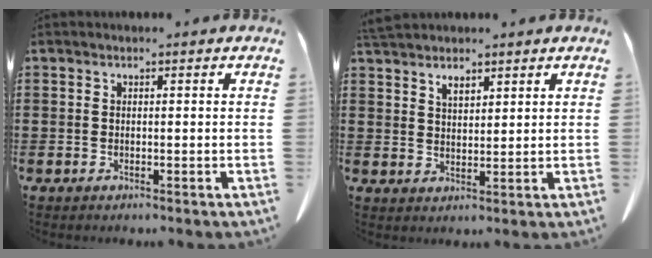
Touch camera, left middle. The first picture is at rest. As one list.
[{"total": 2.9, "force": [2.5, 1.0, 1.1], "torque": [-0.028, -0.001, 0.047]}]